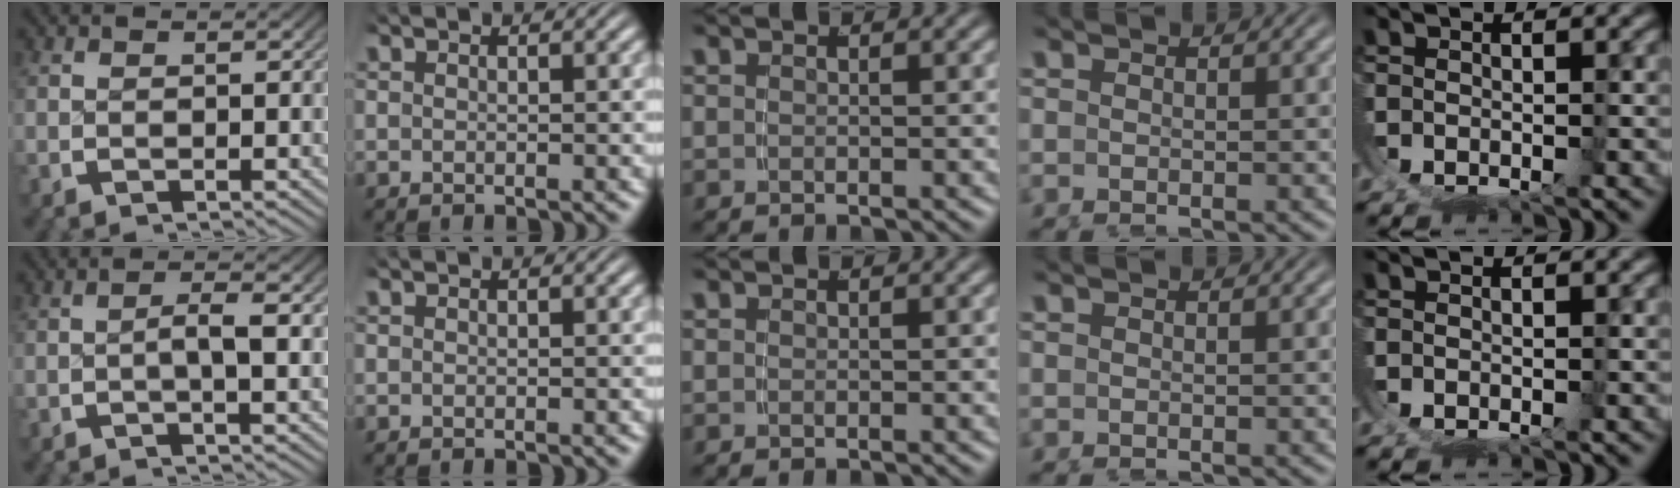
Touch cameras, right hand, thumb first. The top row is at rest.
{"thumb": {"total": 2.2, "force": [-0.2, 0.3, 2.2], "torque": [-0.043, 0.007, -0.008]}}